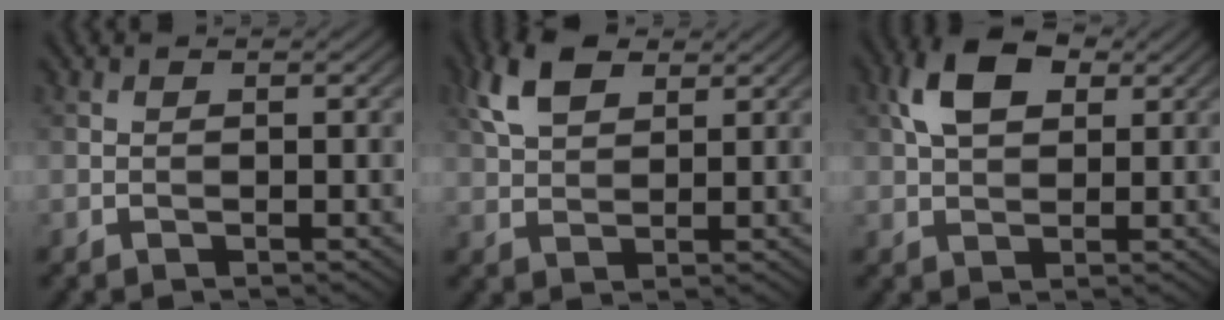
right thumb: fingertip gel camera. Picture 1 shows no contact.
{"total": 6.7, "force": [3.5, 3.5, 4.5], "torque": [-0.103, 0.012, 0.065]}
{"total": 7.2, "force": [2.7, 4.3, 5.1], "torque": [-0.105, 0.012, 0.043]}